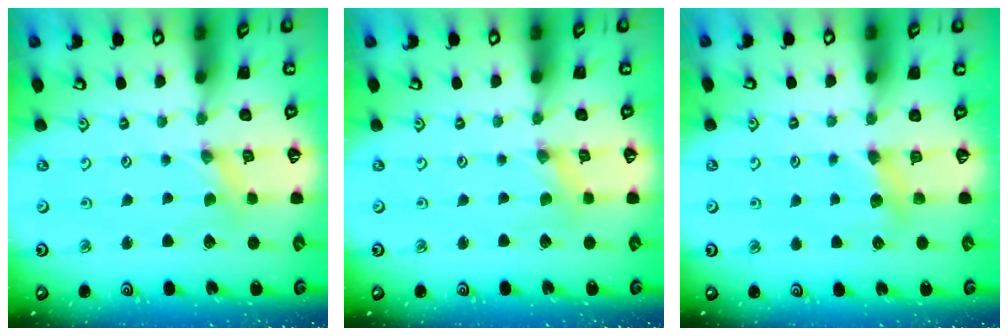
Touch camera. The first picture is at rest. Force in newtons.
{"total": 1.2, "press": 1.2, "slide": 0.2}
{"total": 4.7, "press": 4.7, "slide": 0.7}